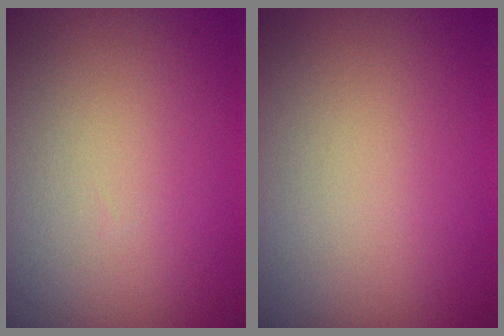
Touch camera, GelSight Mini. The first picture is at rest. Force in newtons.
{"total": 0.0}